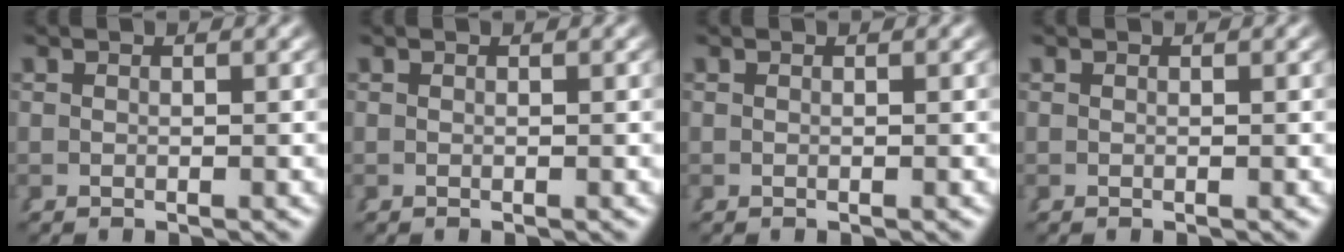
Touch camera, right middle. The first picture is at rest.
{"total": 0.0}
{"total": 0.0}
{"total": 0.0}